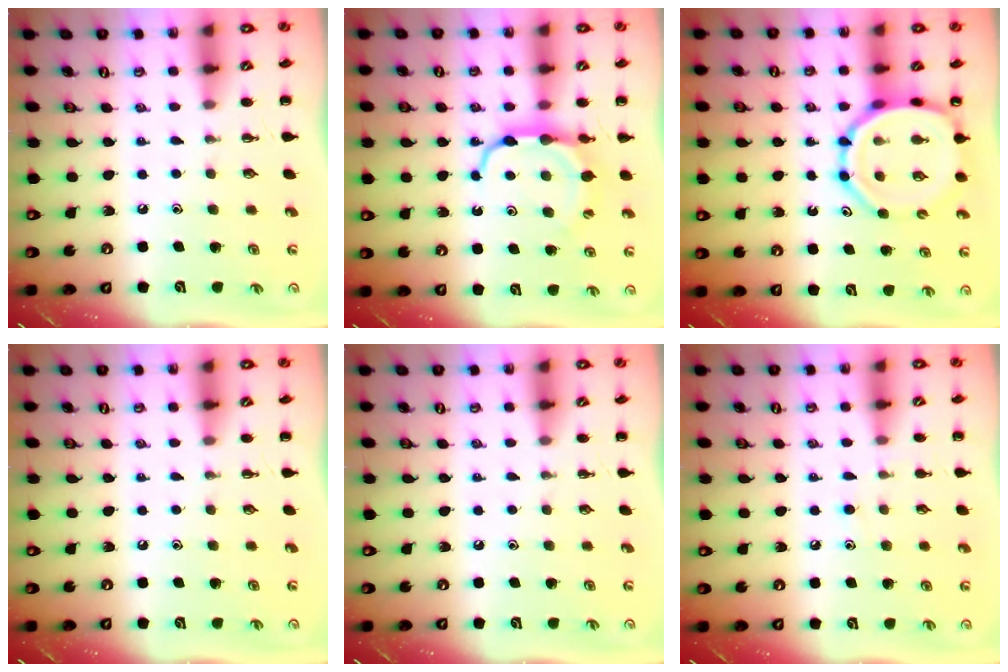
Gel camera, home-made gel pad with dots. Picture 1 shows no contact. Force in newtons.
{"total": 8.6, "press": 8.5, "slide": 1.4}
{"total": 12.6, "press": 12.1, "slide": 3.5}
{"total": 0.0}
{"total": 0.0}
{"total": 5.4, "press": 4.9, "slide": 2.1}